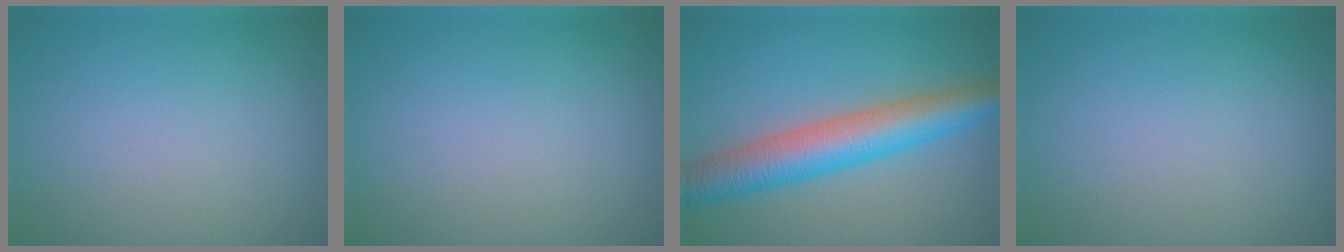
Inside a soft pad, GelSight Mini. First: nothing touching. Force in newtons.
{"total": 0.0}
{"total": 7.5, "press": 7.5, "slide": 0.1}
{"total": 0.0}